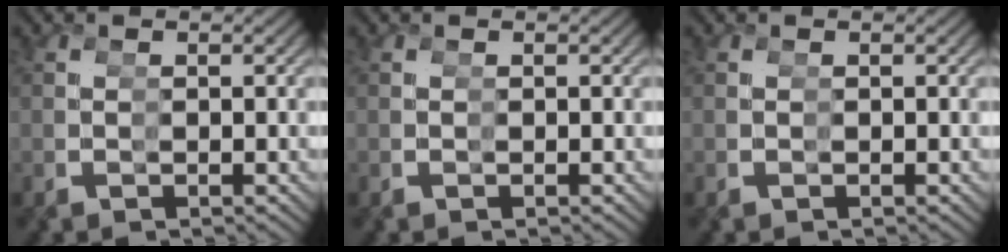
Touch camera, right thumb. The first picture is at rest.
{"total": 0.0}
{"total": 0.0}